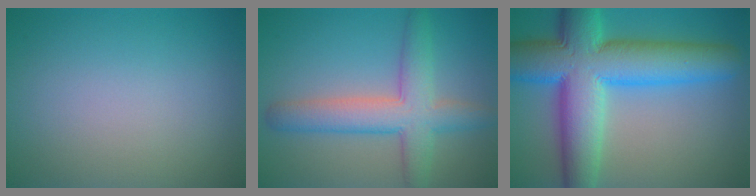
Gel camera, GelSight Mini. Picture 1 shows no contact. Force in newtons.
{"total": 5.9, "press": 5.9, "slide": 0.4}
{"total": 12.6, "press": 12.6, "slide": 0.2}